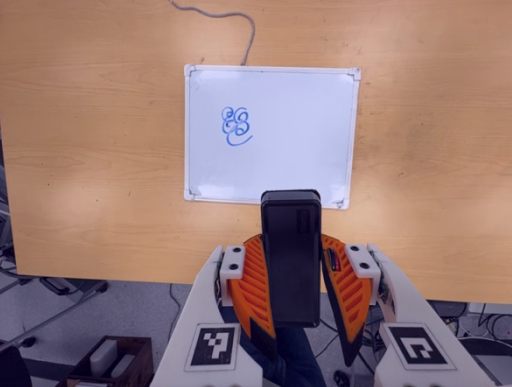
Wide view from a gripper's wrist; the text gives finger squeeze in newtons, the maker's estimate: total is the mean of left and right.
{"total": 9.8, "left": 8.0, "right": 11.5}